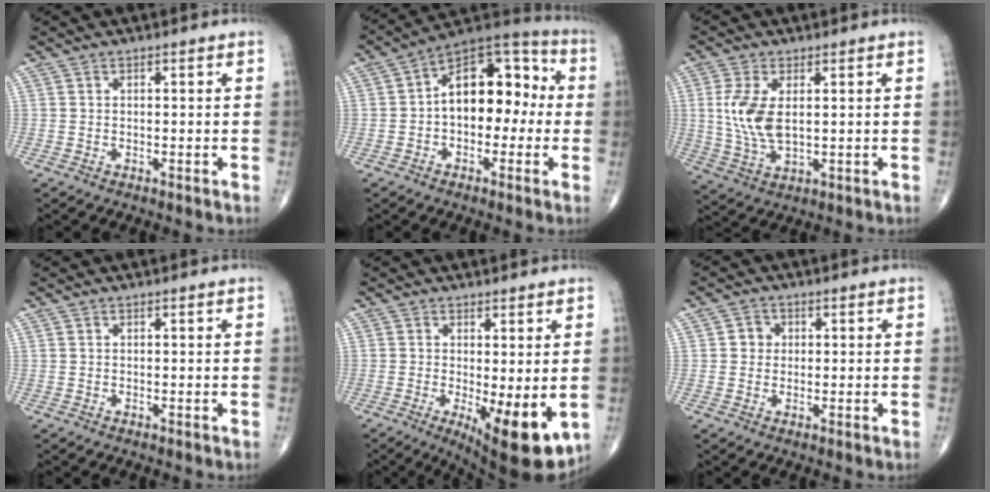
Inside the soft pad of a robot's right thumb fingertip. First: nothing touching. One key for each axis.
{"total": 15.0, "fx": -0.2, "fy": 9.4, "fz": 11.8, "tx": -0.138, "ty": 0.049, "tz": -0.018}
{"total": 8.6, "fx": 1.2, "fy": 4.3, "fz": 7.4, "tx": -0.163, "ty": -0.009, "tz": 0.033}
{"total": 0.0}
{"total": 11.2, "fx": -2.4, "fy": 3.6, "fz": 10.4, "tx": -0.146, "ty": -0.026, "tz": -0.024}
{"total": 2.7, "fx": 0.3, "fy": 2.6, "fz": 0.9, "tx": 0.004, "ty": 0.005, "tz": 0.000}